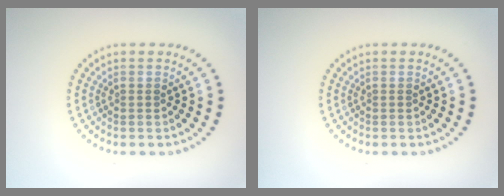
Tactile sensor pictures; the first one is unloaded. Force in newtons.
{"total": 0.0}